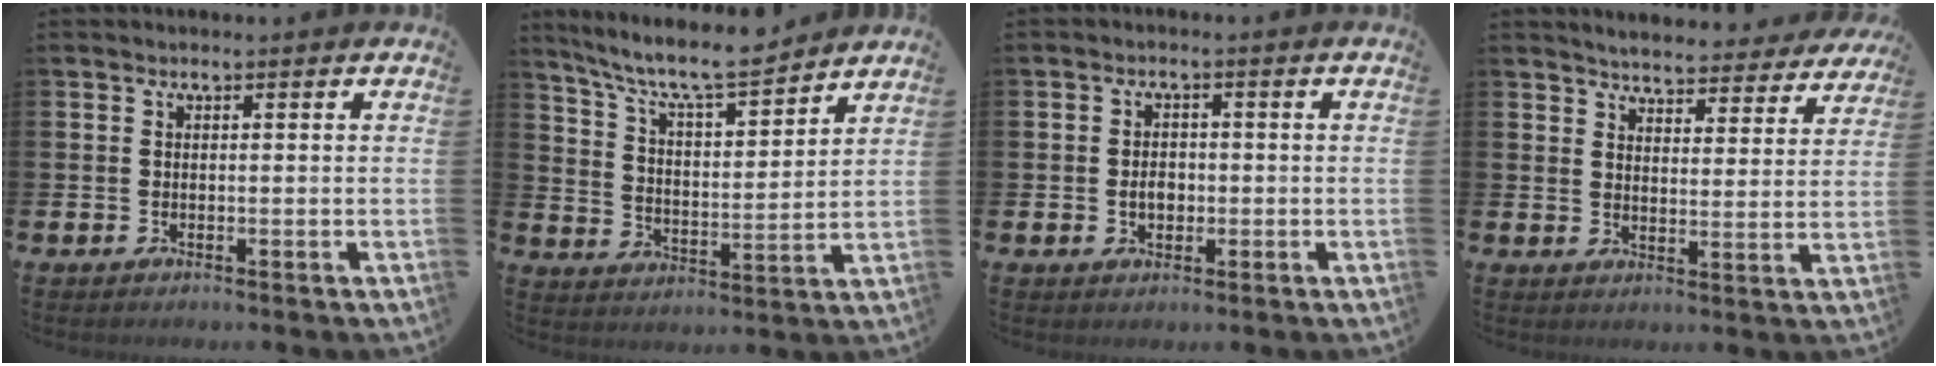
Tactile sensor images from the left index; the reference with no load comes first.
{"total": 8.9, "force": [8.3, 1.0, 3.1], "torque": [-0.090, -0.056, 0.145]}
{"total": 2.5, "force": [-0.4, 1.8, 1.6], "torque": [-0.012, -0.002, -0.013]}
{"total": 5.2, "force": [5.1, 0.5, 0.8], "torque": [-0.023, -0.041, 0.083]}